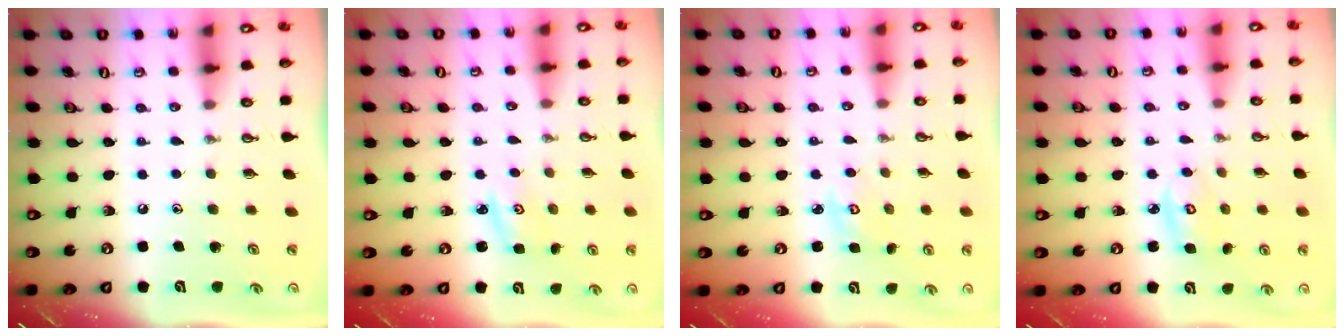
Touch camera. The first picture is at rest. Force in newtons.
{"total": 2.8, "press": 2.8, "slide": 0.4}
{"total": 2.9, "press": 2.9, "slide": 0.1}
{"total": 4.4, "press": 4.4, "slide": 0.3}